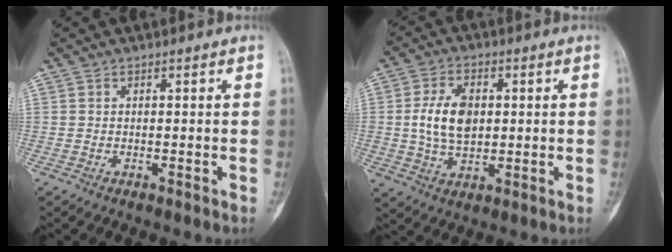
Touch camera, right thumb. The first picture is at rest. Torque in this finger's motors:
{"motor_torque": [0.32, 0.29, 0.79, 0.59, 0.10]}